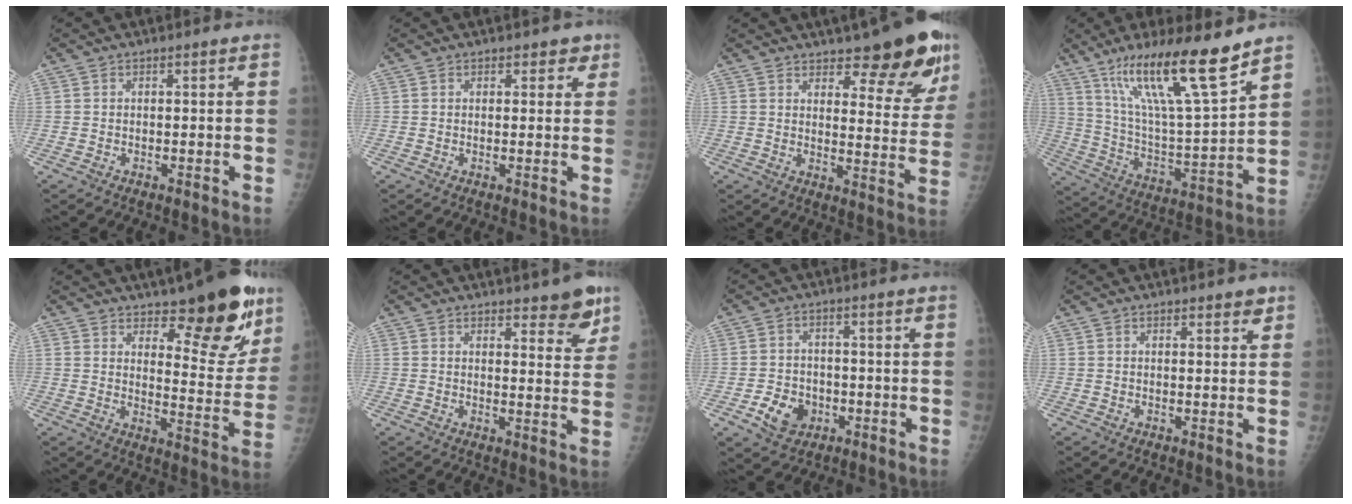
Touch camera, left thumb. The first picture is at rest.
{"total": 2.4, "force": [1.5, 1.6, 1.0], "torque": [0.014, -0.005, 0.013]}
{"total": 14.0, "force": [9.4, 4.7, 9.3], "torque": [-0.070, -0.062, 0.126]}
{"total": 20.0, "force": [13.6, 2.4, 14.5], "torque": [-0.233, -0.065, 0.244]}
{"total": 15.1, "force": [10.0, 5.5, 9.8], "torque": [-0.072, -0.073, 0.146]}
{"total": 6.7, "force": [4.8, 2.2, 4.2], "torque": [-0.026, -0.031, 0.061]}
{"total": 6.7, "force": [-2.5, 5.3, 3.2], "torque": [-0.037, 0.013, -0.038]}
{"total": 2.2, "force": [1.6, 0.8, 1.3], "torque": [-0.006, -0.008, 0.018]}